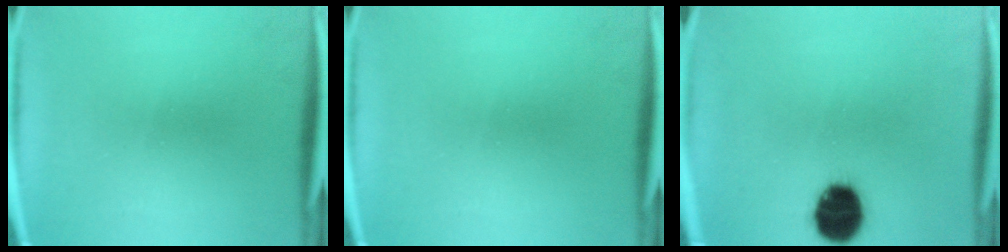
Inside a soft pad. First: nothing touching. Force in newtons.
{"total": 0.0}
{"total": 12.5}